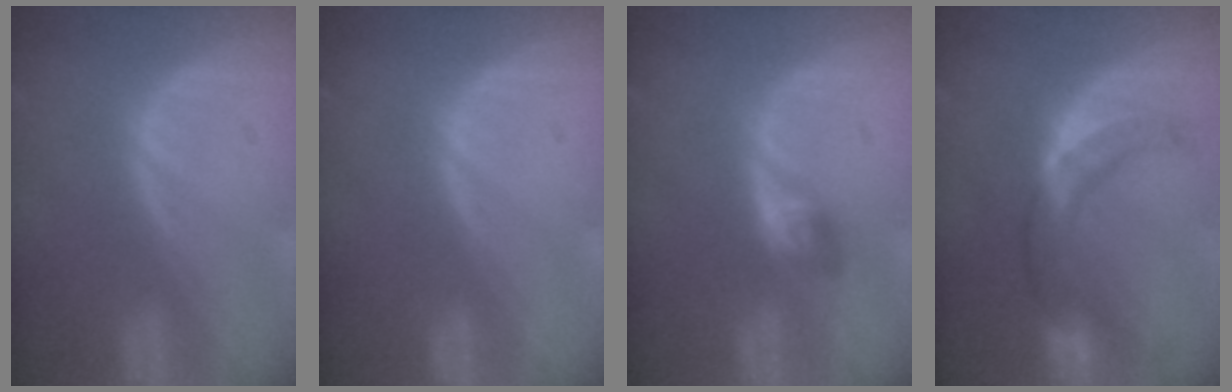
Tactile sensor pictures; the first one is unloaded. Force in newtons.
{"total": 0.0}
{"total": 2.9, "press": 2.7, "slide": 1.0}
{"total": 8.2, "press": 8.2, "slide": 0.6}